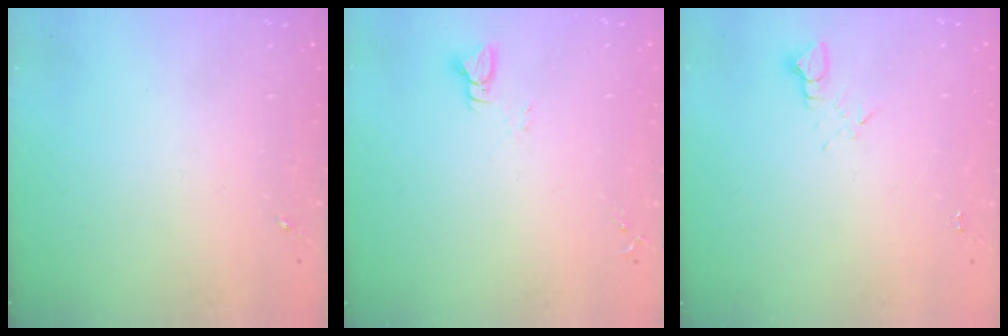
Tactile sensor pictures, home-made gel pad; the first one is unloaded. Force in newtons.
{"total": 2.9, "press": 2.9, "slide": 0.2}
{"total": 2.7, "press": 2.7, "slide": 0.2}